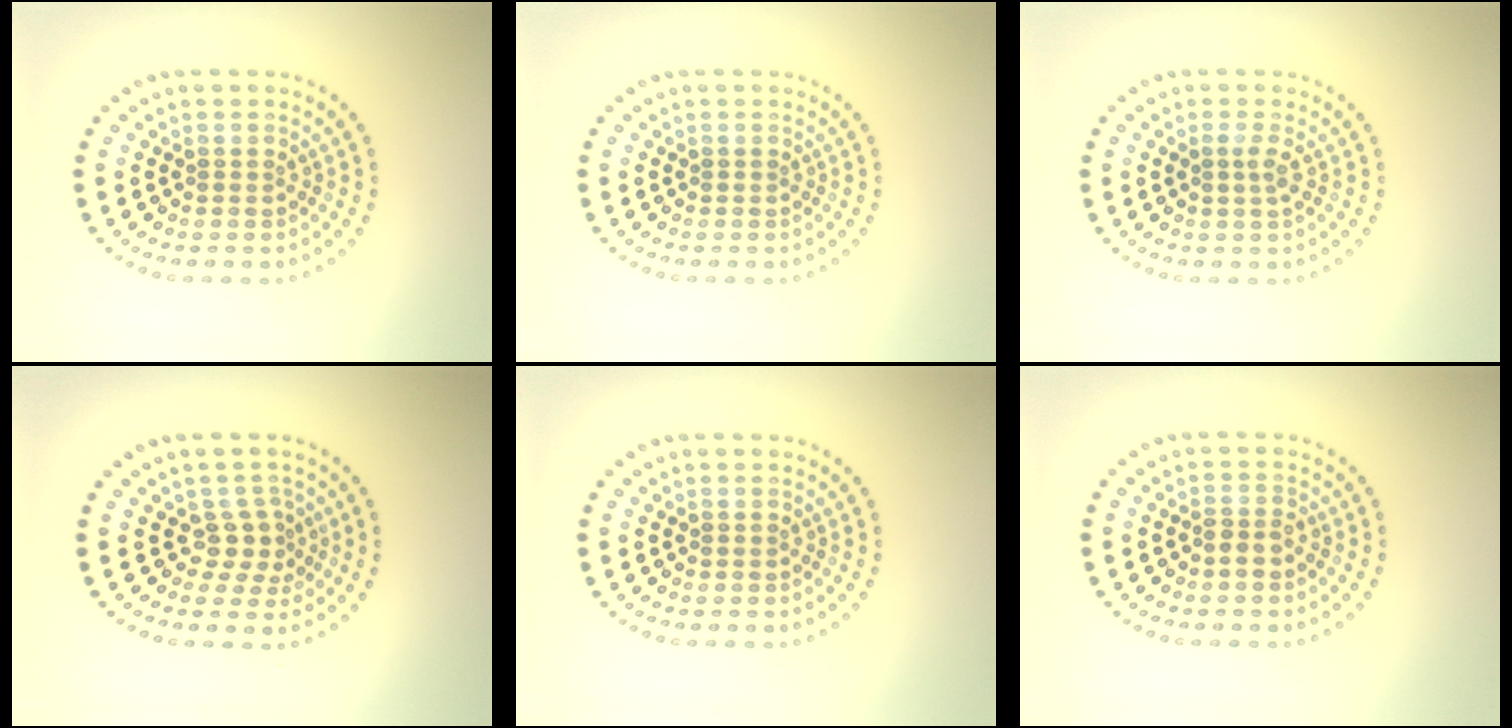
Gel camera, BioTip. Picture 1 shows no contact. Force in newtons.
{"total": 0.0}
{"total": 1.2, "press": 0.9, "slide": 0.7}
{"total": 2.2, "press": 1.4, "slide": 1.7}
{"total": 0.0}
{"total": 1.7, "press": 1.3, "slide": 1.1}